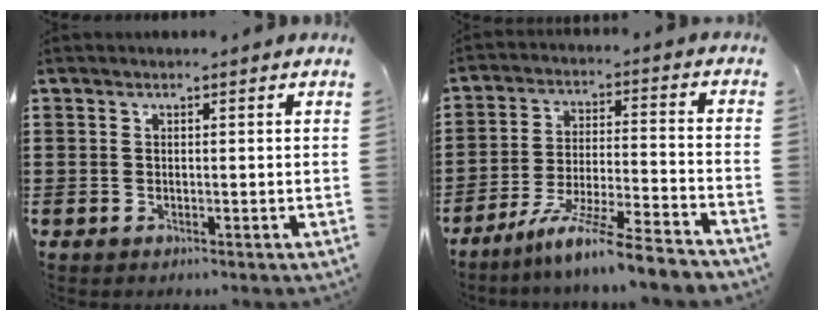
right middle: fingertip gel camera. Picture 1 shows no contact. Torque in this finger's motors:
{"motor_torque": [1.41, -0.73, 0.43, 0.09]}